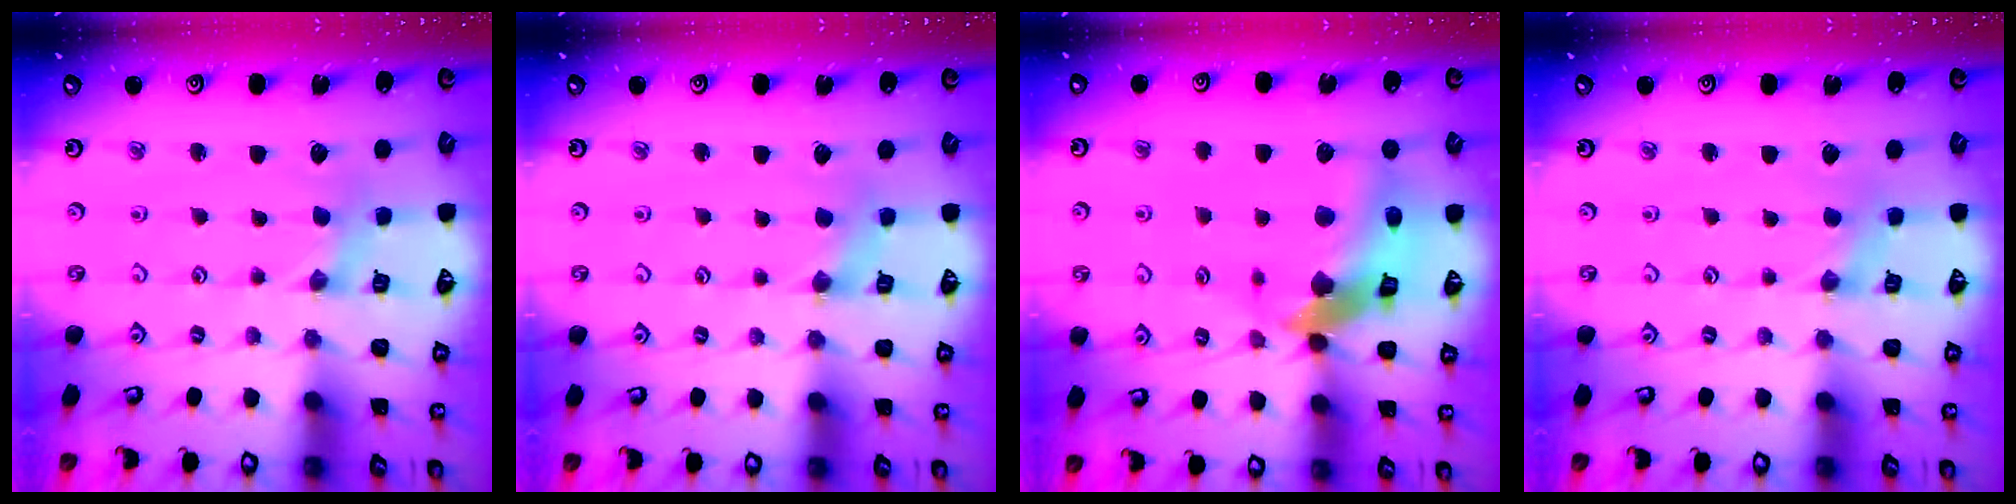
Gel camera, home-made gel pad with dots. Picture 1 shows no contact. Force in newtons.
{"total": 1.3, "press": 1.3, "slide": 0.3}
{"total": 15.3, "press": 15.1, "slide": 2.1}
{"total": 0.0}